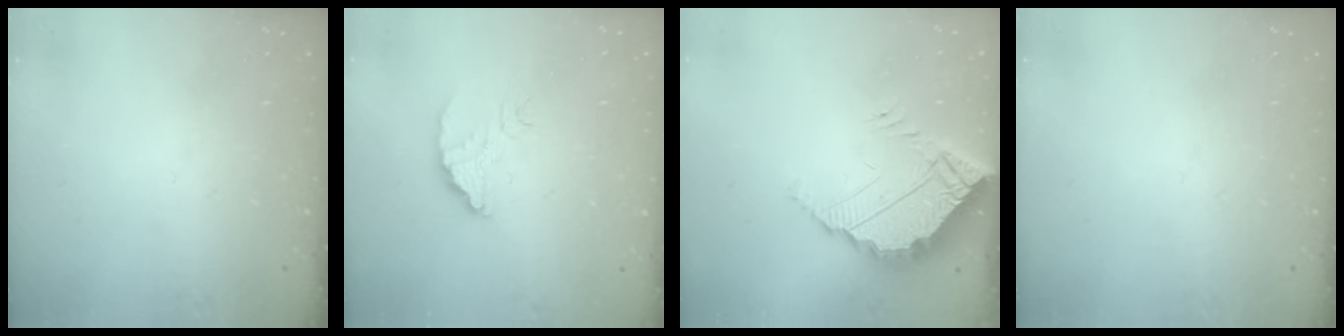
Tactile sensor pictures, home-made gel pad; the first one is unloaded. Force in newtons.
{"total": 3.7, "press": 3.7, "slide": 0.1}
{"total": 5.8, "press": 5.8, "slide": 0.3}
{"total": 0.0}